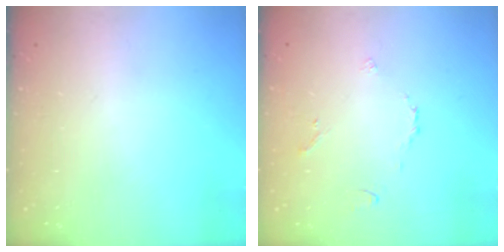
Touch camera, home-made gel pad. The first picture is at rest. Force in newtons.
{"total": 3.6, "press": 3.5, "slide": 0.7}